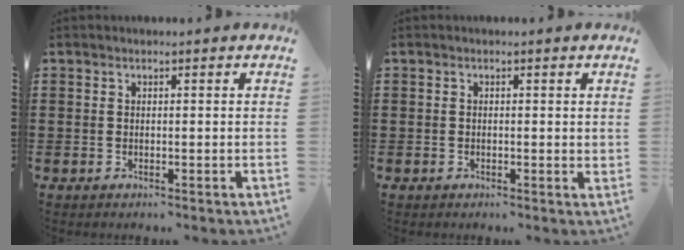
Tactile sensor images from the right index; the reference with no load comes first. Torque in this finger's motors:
{"motor_torque": [-0.37, 0.32, 0.06, 0.00]}